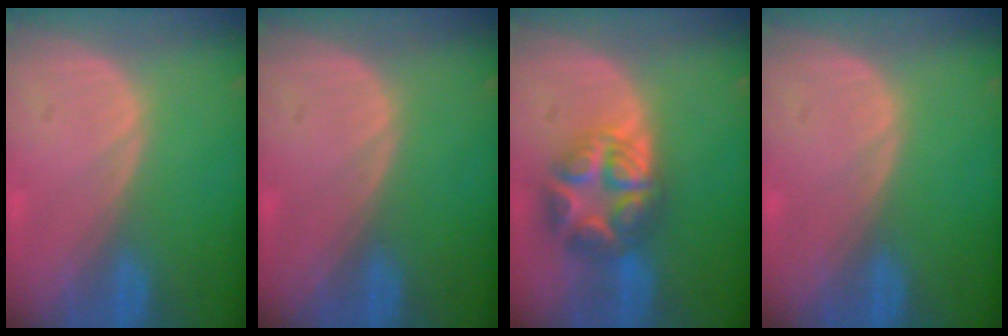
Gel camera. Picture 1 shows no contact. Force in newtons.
{"total": 0.0}
{"total": 7.9, "press": 7.9, "slide": 0.5}
{"total": 0.0}